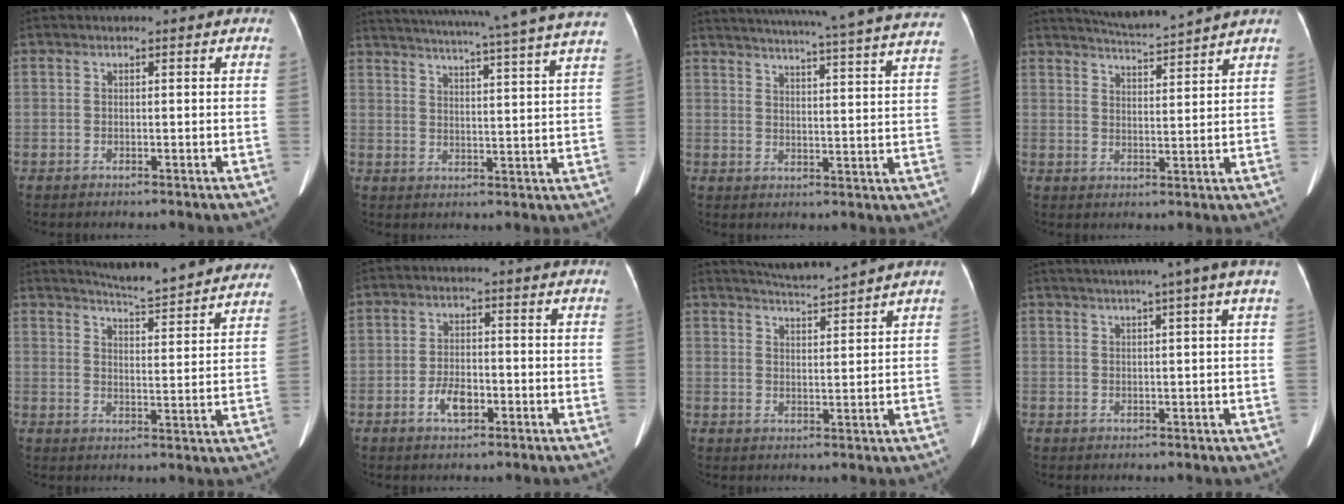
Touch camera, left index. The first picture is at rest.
{"total": 28.0, "force": [25.1, -1.2, 12.3], "torque": [-0.205, -0.043, 0.317]}
{"total": 30.8, "force": [28.3, 0.0, 12.0], "torque": [-0.192, -0.065, 0.339]}
{"total": 7.4, "force": [7.0, -1.3, 2.0], "torque": [-0.045, 0.001, 0.116]}
{"total": 16.8, "force": [15.9, 0.8, 5.3], "torque": [-0.077, -0.035, 0.194]}
{"total": 3.9, "force": [-1.9, 1.8, 3.0], "torque": [-0.058, 0.003, -0.034]}
{"total": 5.9, "force": [5.5, -1.4, 1.3], "torque": [-0.030, -0.002, 0.093]}
{"total": 9.3, "force": [6.8, -1.8, 6.2], "torque": [-0.089, 0.022, 0.075]}